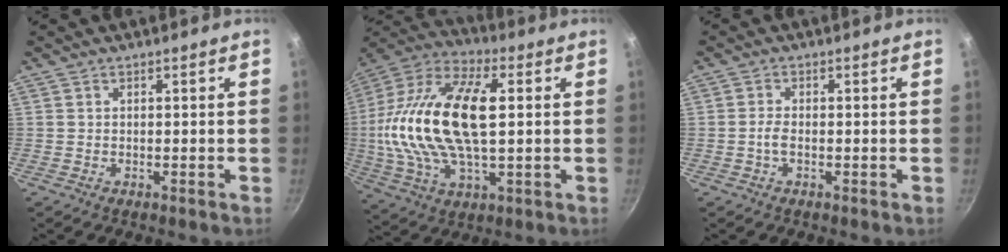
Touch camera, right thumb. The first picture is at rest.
{"total": 24.6, "force": [2.2, 12.0, 21.4], "torque": [-0.426, 0.020, 0.029]}
{"total": 1.8, "force": [-0.5, 0.8, 1.5], "torque": [-0.037, 0.007, -0.015]}